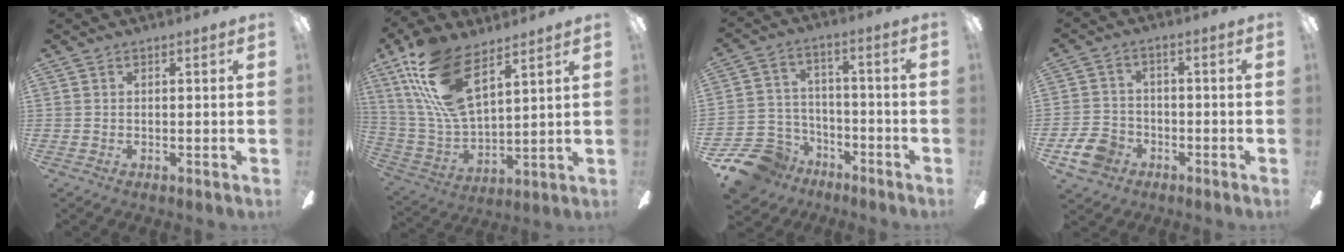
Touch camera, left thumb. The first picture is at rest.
{"total": 20.0, "force": [11.6, 8.7, 13.8], "torque": [-0.302, -0.047, 0.205]}
{"total": 12.4, "force": [-8.5, 8.0, 4.2], "torque": [-0.104, 0.058, -0.154]}
{"total": 8.0, "force": [-4.0, 5.9, 3.5], "torque": [-0.091, 0.025, -0.076]}